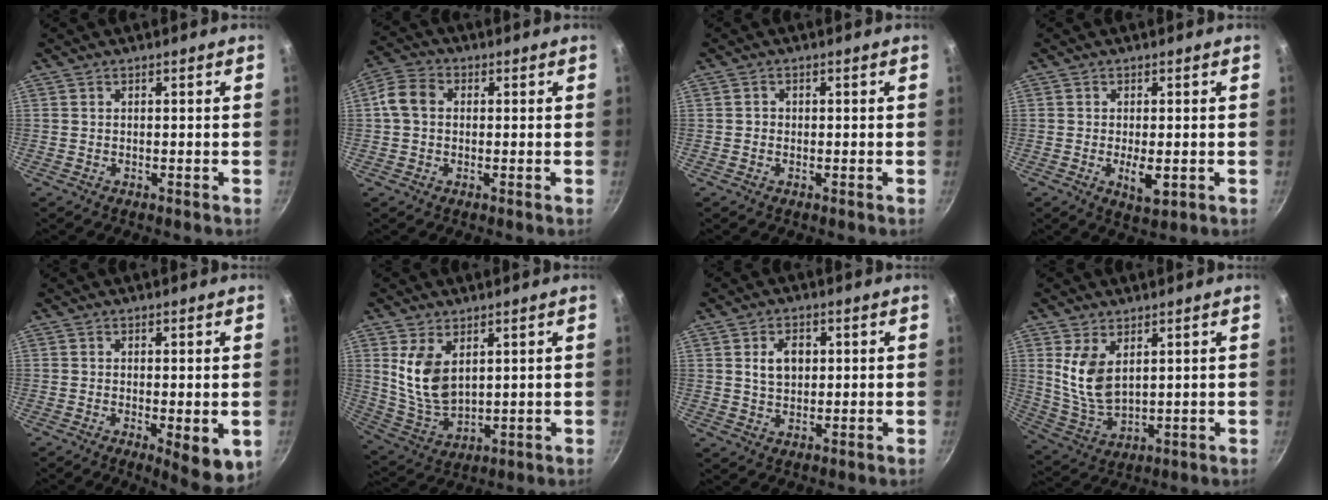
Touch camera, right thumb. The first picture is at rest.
{"total": 6.1, "force": [0.5, 4.6, 3.8], "torque": [-0.075, 0.019, 0.003]}
{"total": 0.9, "force": [-0.2, 0.9, 0.3], "torque": [0.002, 0.003, -0.005]}
{"total": 4.2, "force": [-0.9, 1.7, 3.8], "torque": [-0.061, -0.008, -0.010]}
{"total": 7.1, "force": [-1.7, 2.2, 6.5], "torque": [-0.087, -0.020, -0.022]}
{"total": 10.2, "force": [3.5, 5.9, 7.6], "torque": [-0.134, -0.021, 0.085]}
{"total": 5.3, "force": [1.3, 3.6, 3.7], "torque": [-0.048, -0.003, 0.023]}
{"total": 9.2, "force": [3.2, 5.0, 7.0], "torque": [-0.129, -0.020, 0.079]}